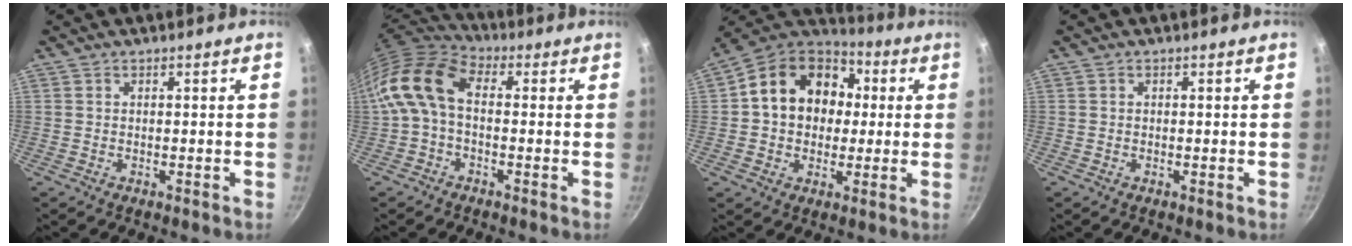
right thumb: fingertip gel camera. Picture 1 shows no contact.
{"total": 12.0, "force": [0.1, 7.5, 9.4], "torque": [-0.180, 0.032, -0.018]}
{"total": 17.5, "force": [2.6, 14.0, 10.3], "torque": [-0.143, 0.031, 0.028]}
{"total": 0.0}